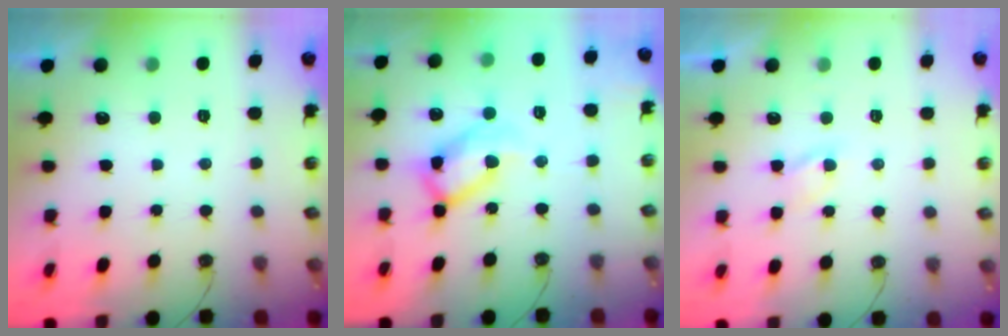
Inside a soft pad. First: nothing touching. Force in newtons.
{"total": 15.9, "press": 15.8, "slide": 2.1}
{"total": 2.9, "press": 2.8, "slide": 0.6}